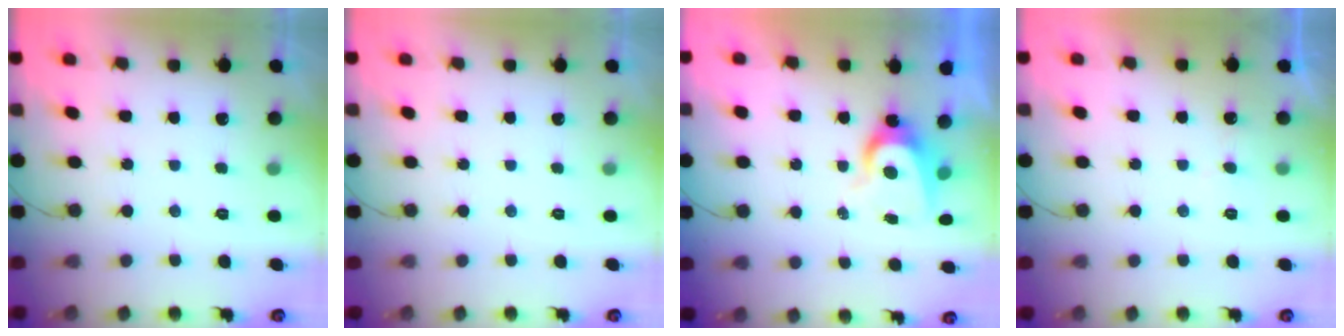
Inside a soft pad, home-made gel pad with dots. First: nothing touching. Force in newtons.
{"total": 0.0}
{"total": 7.7, "press": 7.7, "slide": 0.4}
{"total": 5.4, "press": 5.4, "slide": 0.4}